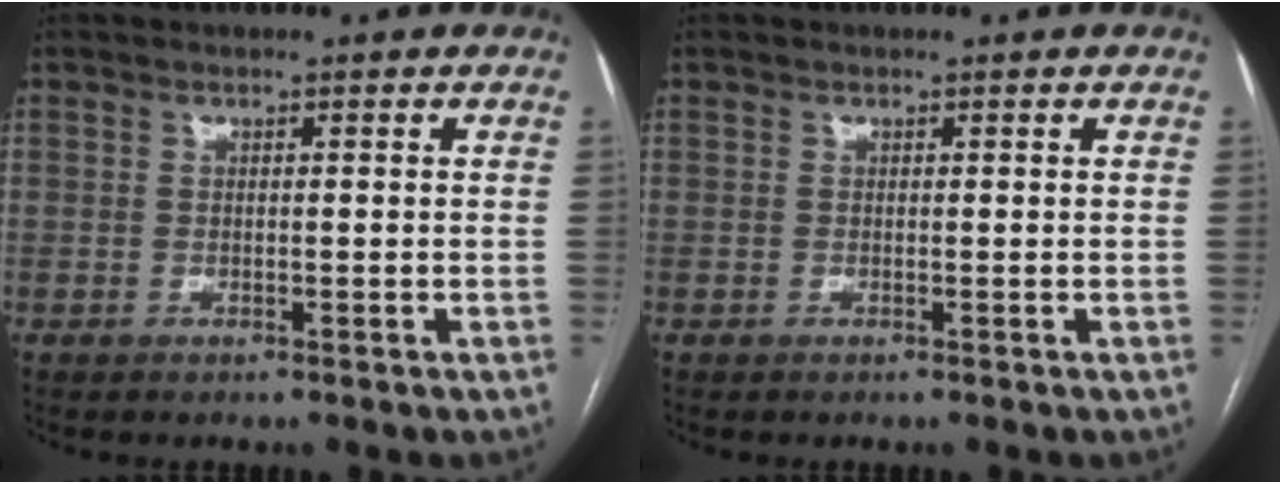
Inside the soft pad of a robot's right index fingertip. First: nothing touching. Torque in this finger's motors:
{"motor_torque": [-0.03, -0.04, -0.02, 0.01]}